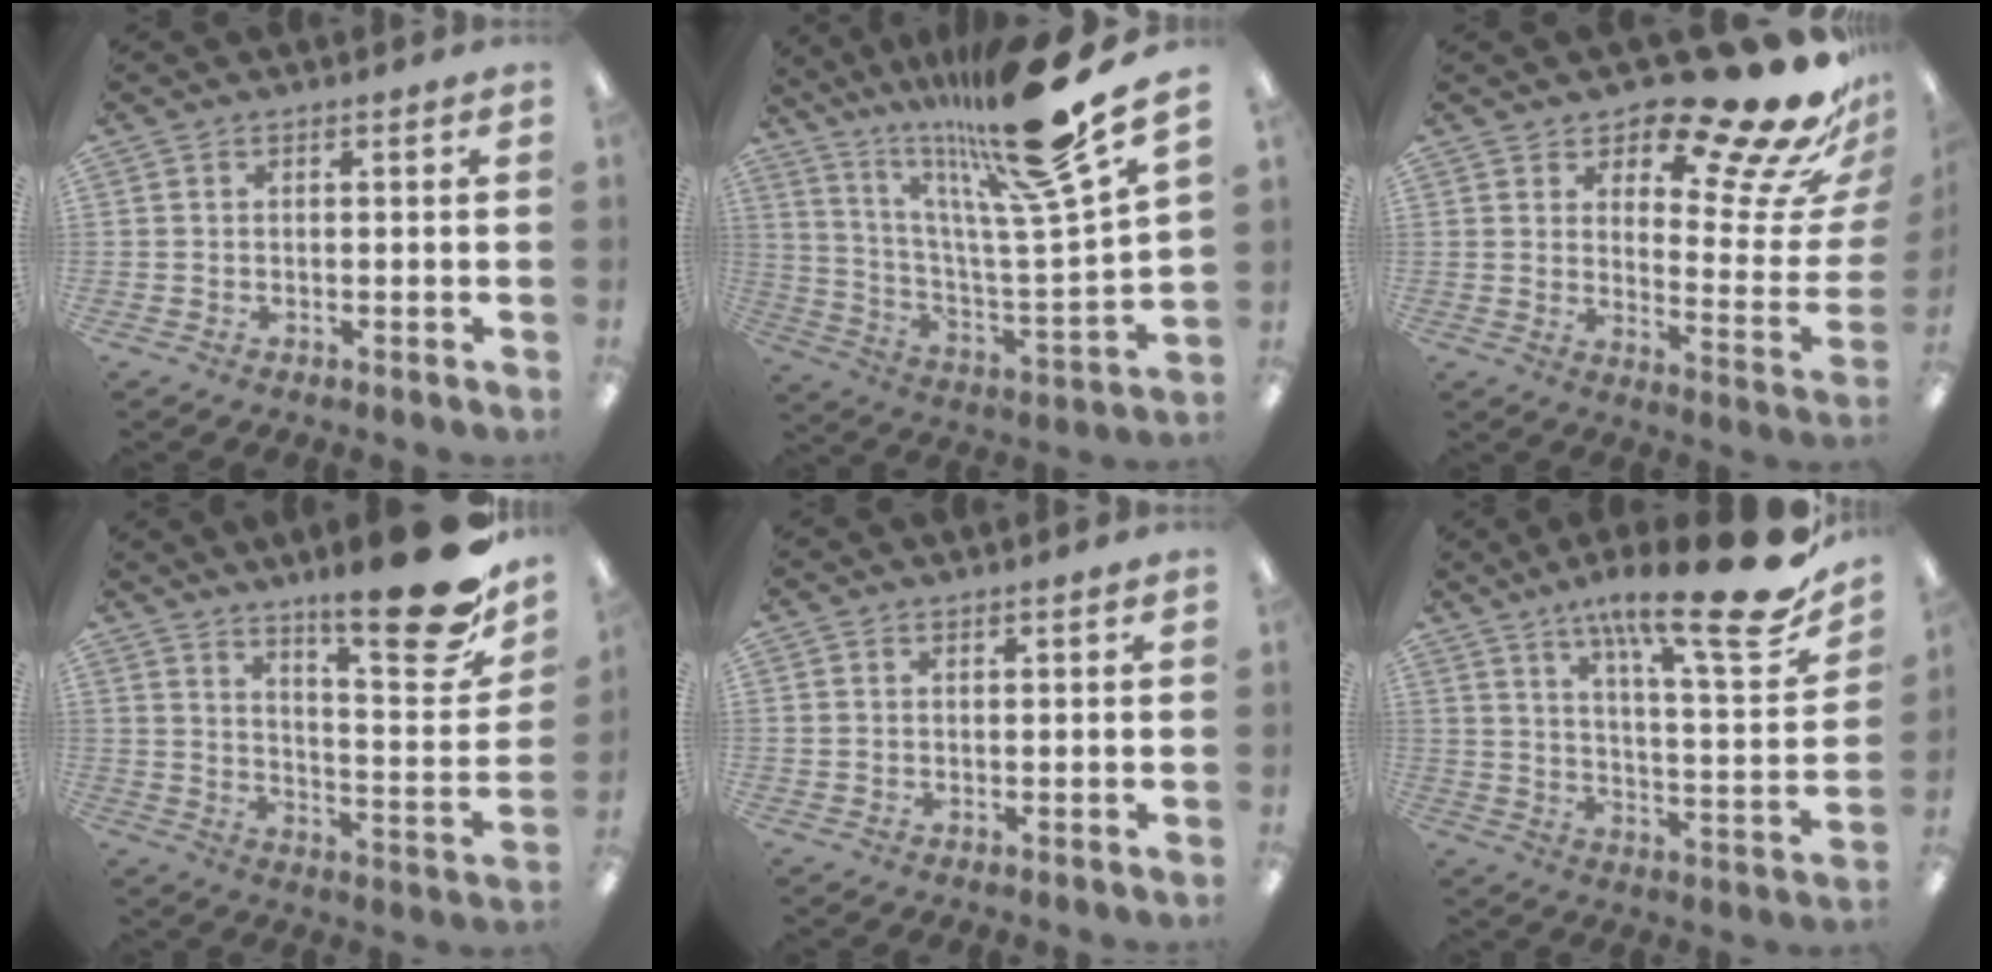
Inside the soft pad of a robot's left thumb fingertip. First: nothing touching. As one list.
[{"total": 24.6, "force": [19.2, 1.8, 15.3], "torque": [-0.251, -0.121, 0.295]}, {"total": 20.8, "force": [16.3, 5.8, 11.6], "torque": [-0.142, -0.125, 0.258]}, {"total": 20.8, "force": [14.8, 4.7, 13.9], "torque": [-0.183, -0.119, 0.233]}, {"total": 0.8, "force": [0.8, 0.2, 0.2], "torque": [-0.005, 0.001, 0.014]}, {"total": 21.6, "force": [15.0, 4.2, 15.0], "torque": [-0.227, -0.103, 0.234]}]